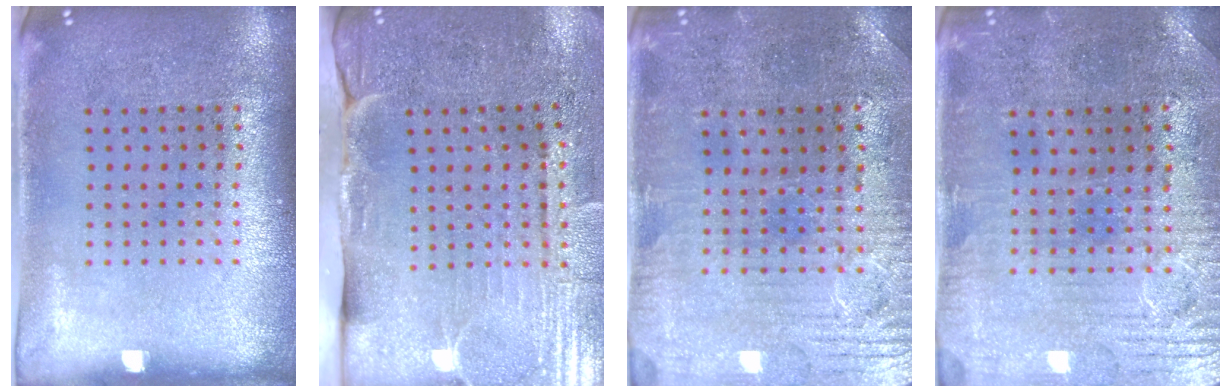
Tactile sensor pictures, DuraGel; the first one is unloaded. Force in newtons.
{"total": 4.2, "press": 3.8, "slide": 1.8}
{"total": 1.3, "press": 1.2, "slide": 0.6}
{"total": 1.3, "press": 1.2, "slide": 0.6}